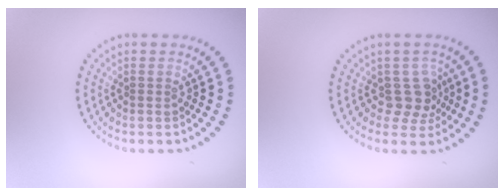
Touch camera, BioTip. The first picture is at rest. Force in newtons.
{"total": 2.7, "press": 2.1, "slide": 1.7}